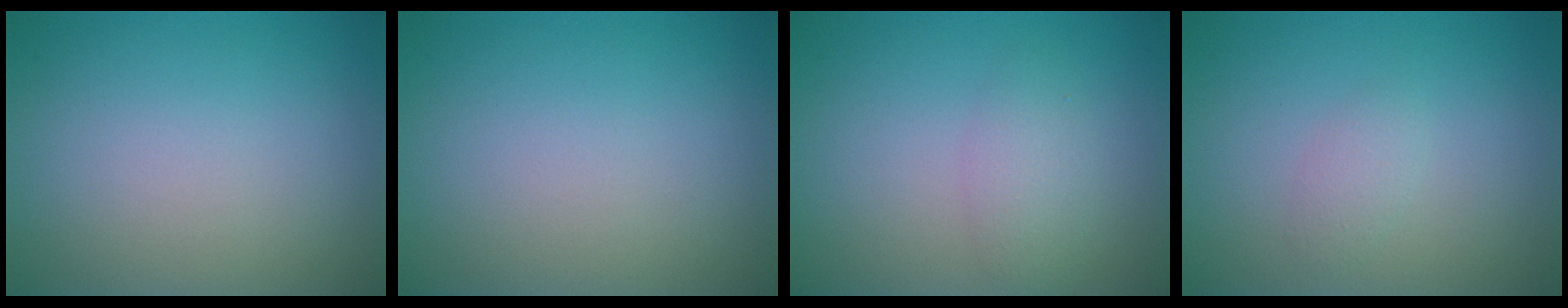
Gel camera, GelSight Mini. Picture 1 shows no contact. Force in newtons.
{"total": 0.0}
{"total": 2.1, "press": 2.1, "slide": 0.1}
{"total": 1.1, "press": 1.1, "slide": 0.1}